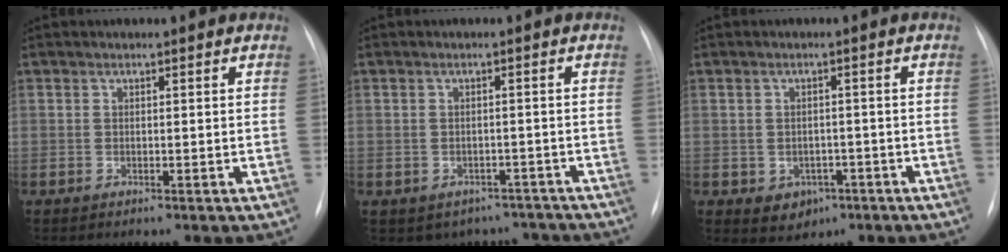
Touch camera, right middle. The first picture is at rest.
{"total": 6.4, "force": [-5.2, 3.7, 0.6], "torque": [0.011, 0.021, -0.060]}
{"total": 4.1, "force": [-1.7, 3.3, 1.8], "torque": [-0.022, 0.007, -0.008]}